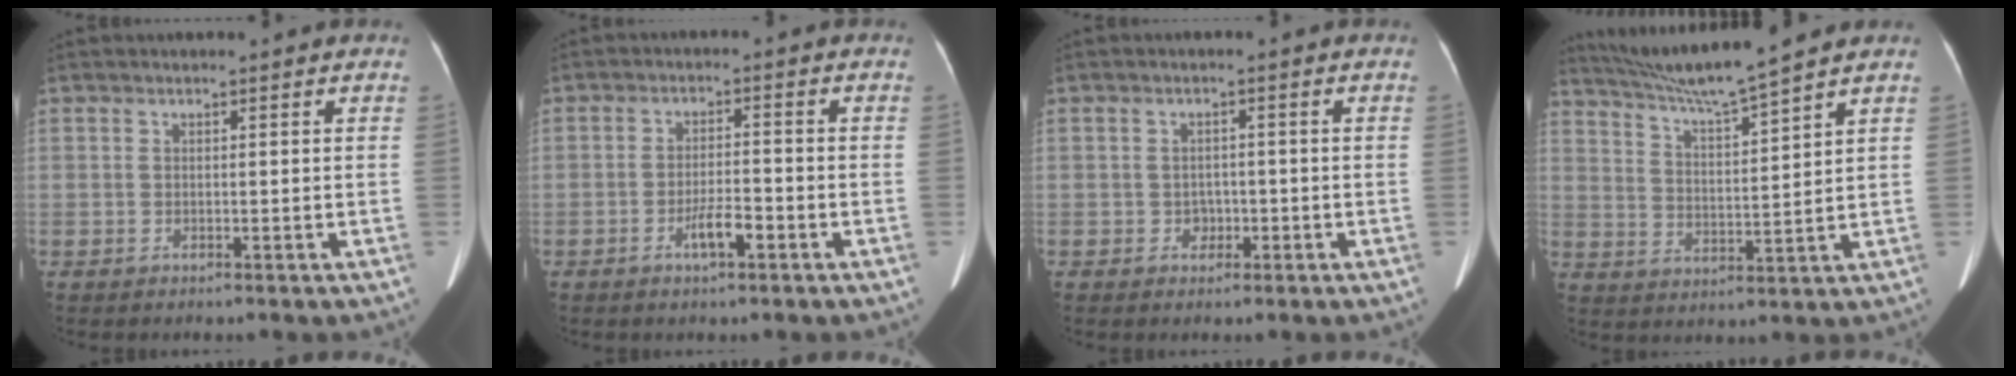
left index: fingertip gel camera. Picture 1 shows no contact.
{"total": 3.8, "force": [-2.2, 0.8, 3.0], "torque": [-0.058, -0.001, -0.038]}
{"total": 1.9, "force": [-0.9, 1.5, 0.6], "torque": [-0.007, 0.003, -0.011]}
{"total": 10.3, "force": [9.2, -1.7, 4.4], "torque": [-0.082, 0.004, 0.168]}